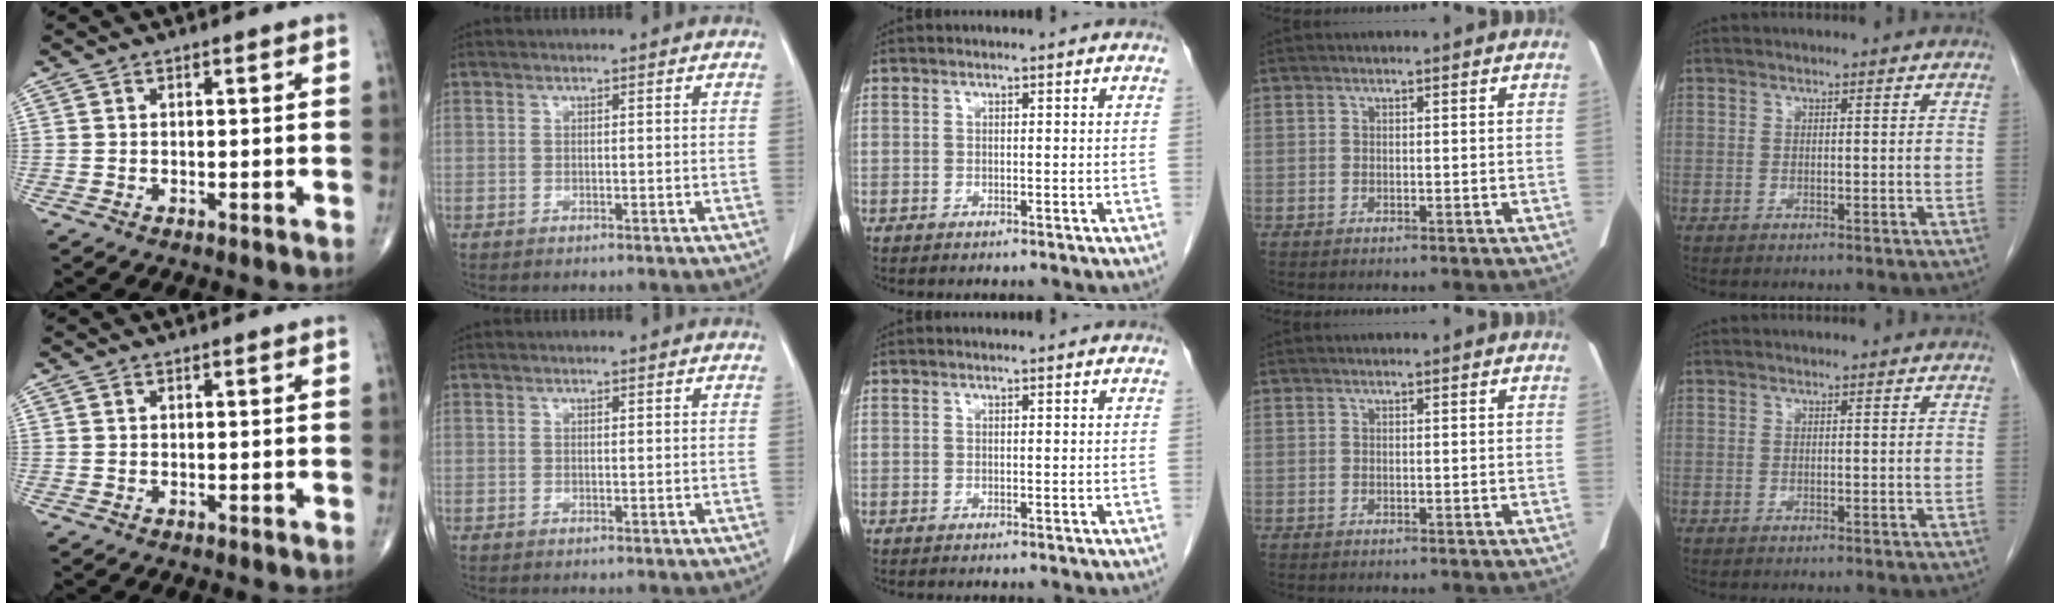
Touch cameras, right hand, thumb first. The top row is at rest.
{}